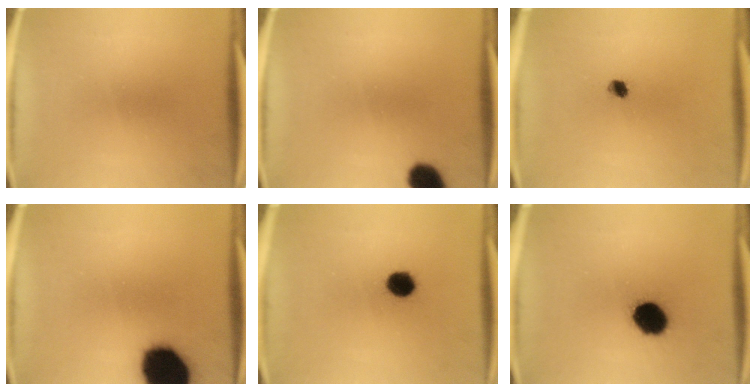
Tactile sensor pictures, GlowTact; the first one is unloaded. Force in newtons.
{"total": 6.6}
{"total": 2.1}
{"total": 19.3}
{"total": 6.1}
{"total": 10.8}